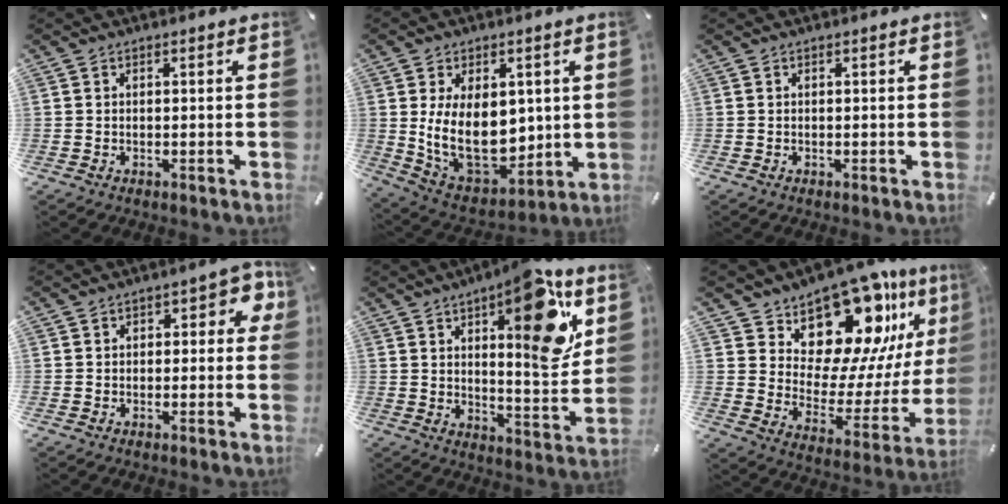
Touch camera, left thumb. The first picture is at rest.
{"total": 17.9, "force": [2.1, 12.2, 13.0], "torque": [-0.238, -0.038, 0.047]}
{"total": 0.0}
{"total": 5.5, "force": [1.0, 3.4, 4.2], "torque": [-0.042, 0.002, 0.009]}
{"total": 18.9, "force": [9.1, 6.5, 15.2], "torque": [-0.184, -0.057, 0.134]}
{"total": 19.1, "force": [15.3, 8.6, 7.4], "torque": [-0.102, -0.142, 0.259]}